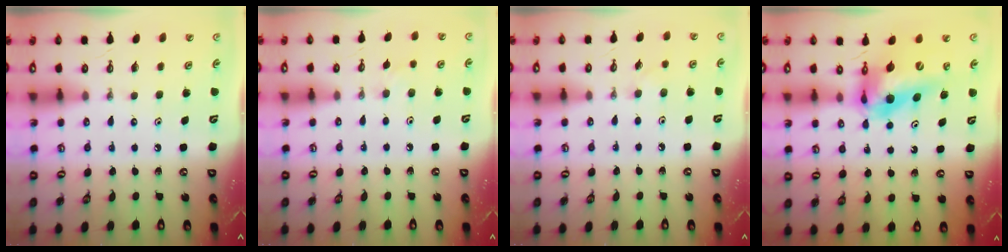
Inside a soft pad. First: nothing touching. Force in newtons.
{"total": 4.8, "press": 4.8, "slide": 0.8}
{"total": 4.2, "press": 4.0, "slide": 1.2}
{"total": 13.8, "press": 13.8, "slide": 1.2}